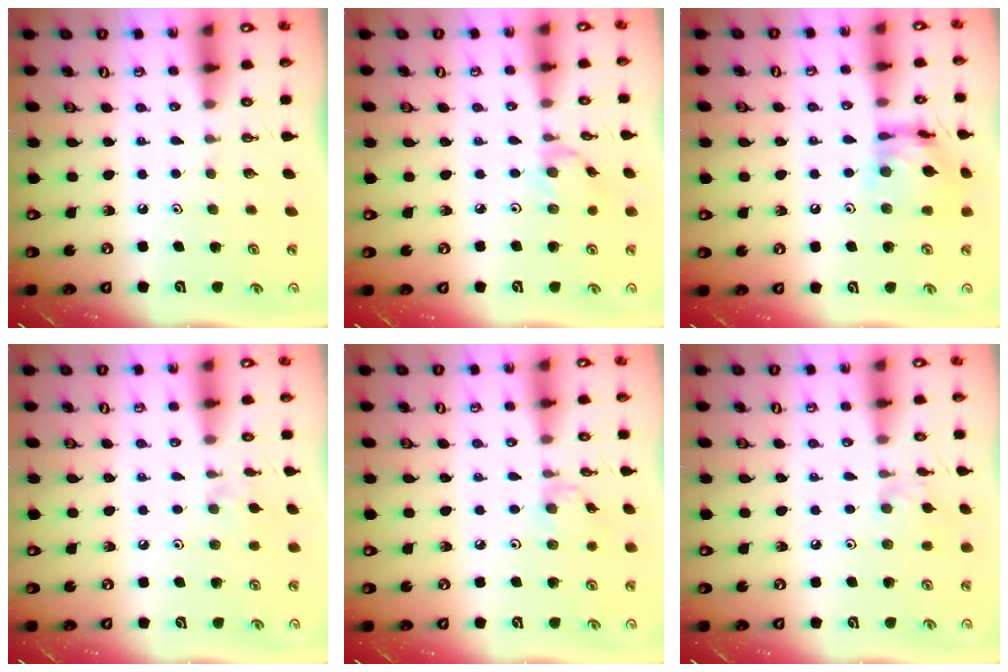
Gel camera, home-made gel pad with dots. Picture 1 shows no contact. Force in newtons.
{"total": 1.0, "press": 1.0, "slide": 0.3}
{"total": 12.8, "press": 12.8, "slide": 0.9}
{"total": 2.4, "press": 2.4, "slide": 0.4}
{"total": 1.5, "press": 1.4, "slide": 0.4}
{"total": 3.0, "press": 3.0, "slide": 0.1}